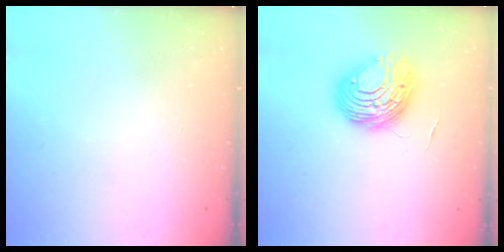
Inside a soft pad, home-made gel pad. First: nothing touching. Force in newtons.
{"total": 9.7, "press": 9.6, "slide": 1.3}